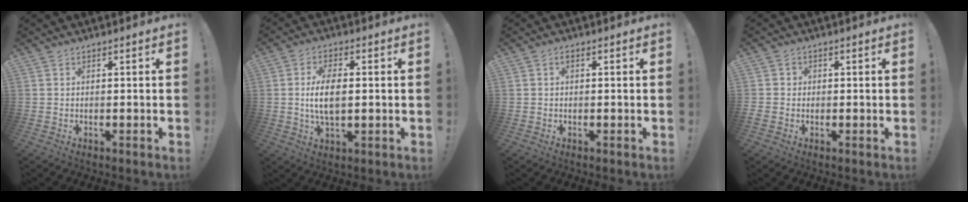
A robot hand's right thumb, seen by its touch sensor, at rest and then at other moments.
{"total": 8.8, "force": [0.2, 4.4, 7.6], "torque": [-0.146, -0.005, -0.001]}
{"total": 0.9, "force": [0.0, 0.4, 0.8], "torque": [-0.025, 0.007, 0.000]}
{"total": 2.0, "force": [-0.1, 1.9, 0.8], "torque": [-0.008, 0.001, -0.003]}